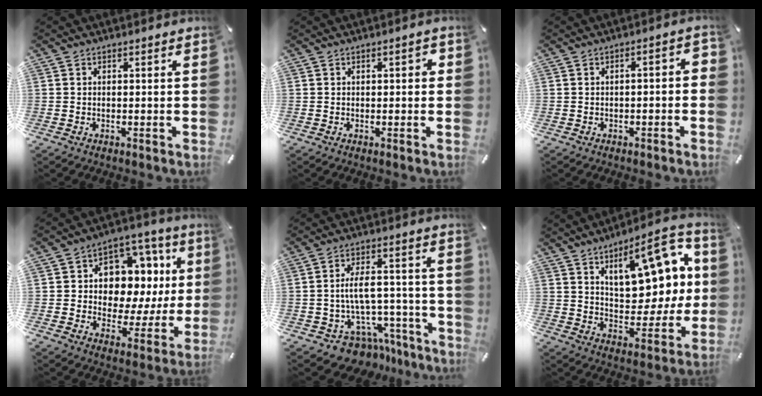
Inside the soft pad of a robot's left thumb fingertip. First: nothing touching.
{"total": 1.4, "force": [0.0, 0.8, 1.2], "torque": [-0.015, 0.003, -0.005]}
{"total": 3.3, "force": [-1.8, 1.3, 2.4], "torque": [-0.039, 0.014, -0.034]}
{"total": 12.2, "force": [4.1, 9.2, 6.9], "torque": [-0.097, -0.044, 0.078]}
{"total": 10.9, "force": [-3.8, 8.0, 6.3], "torque": [-0.098, 0.020, -0.058]}
{"total": 18.2, "force": [9.1, 8.7, 13.2], "torque": [-0.187, -0.048, 0.151]}